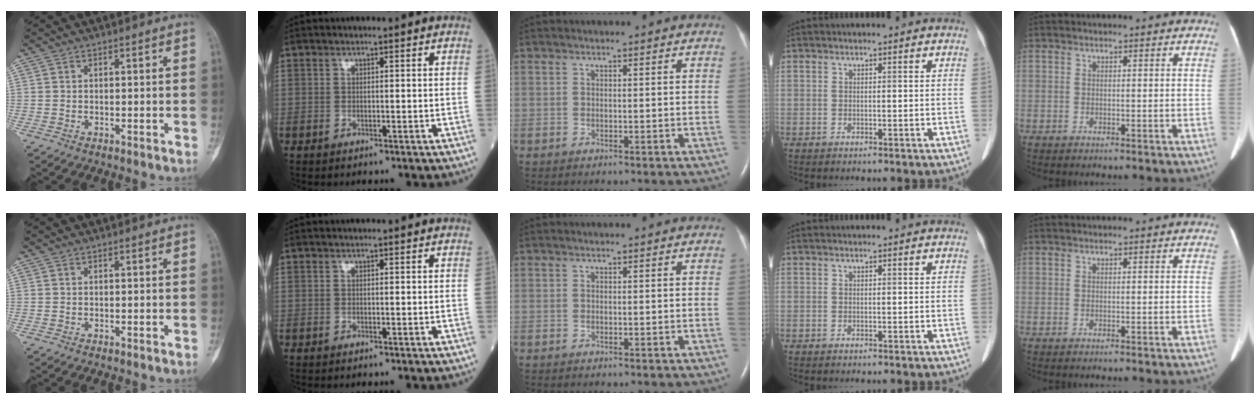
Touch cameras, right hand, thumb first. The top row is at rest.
{}